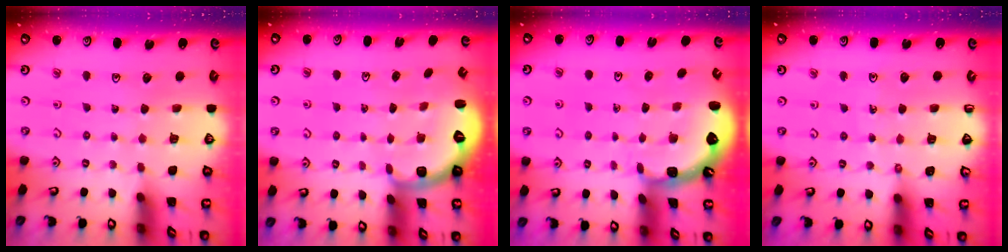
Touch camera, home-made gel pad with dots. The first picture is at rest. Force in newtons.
{"total": 2.7, "press": 1.6, "slide": 2.1}
{"total": 1.2, "press": 1.2, "slide": 0.1}
{"total": 3.4, "press": 3.2, "slide": 1.4}